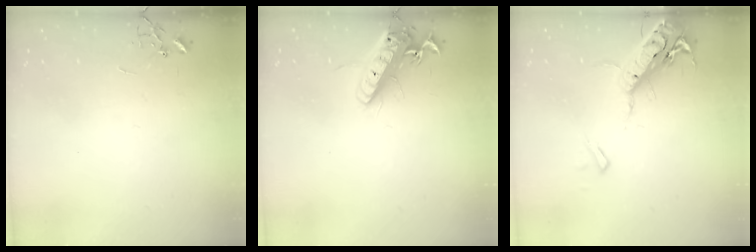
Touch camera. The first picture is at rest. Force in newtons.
{"total": 15.2, "press": 14.9, "slide": 3.0}
{"total": 19.4, "press": 19.0, "slide": 4.2}